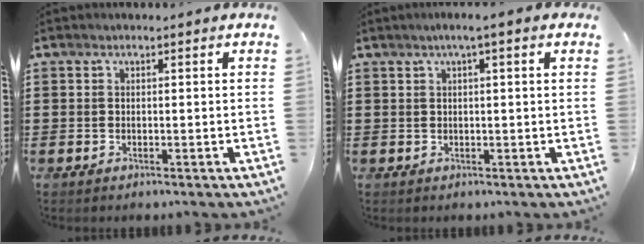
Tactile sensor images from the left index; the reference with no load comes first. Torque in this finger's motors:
{"motor_torque": [0.94, -1.20, 0.53, 0.11]}